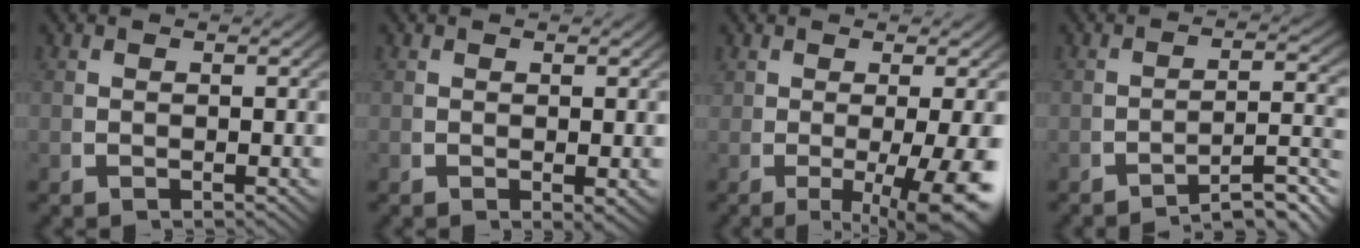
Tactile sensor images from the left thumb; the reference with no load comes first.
{"total": 1.0, "force": [0.2, 0.4, 0.9], "torque": [-0.012, -0.004, 0.007]}
{"total": 7.0, "force": [-1.5, 2.4, 6.4], "torque": [-0.102, -0.023, -0.008]}
{"total": 6.7, "force": [-4.5, 2.3, 4.5], "torque": [-0.061, -0.018, -0.059]}